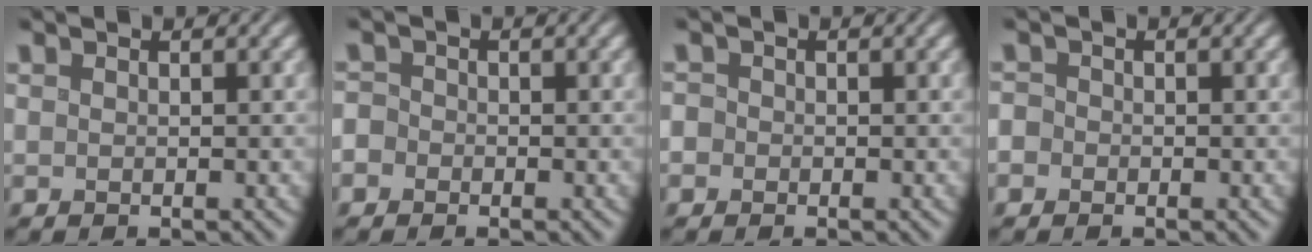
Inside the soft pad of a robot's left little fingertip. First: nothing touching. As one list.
[{"total": 3.3, "force": [-1.4, 2.9, 0.7], "torque": [-0.005, 0.009, -0.052]}, {"total": 2.9, "force": [-0.6, 2.7, 0.9], "torque": [-0.003, 0.014, -0.038]}, {"total": 3.0, "force": [-1.0, 2.7, 0.8], "torque": [-0.002, 0.011, -0.045]}]